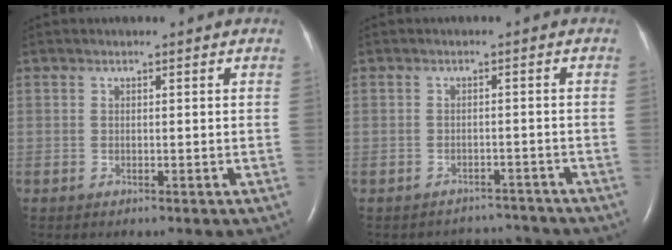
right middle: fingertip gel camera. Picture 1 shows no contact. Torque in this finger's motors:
{"motor_torque": [0.00, -0.07, -0.17, -0.03]}